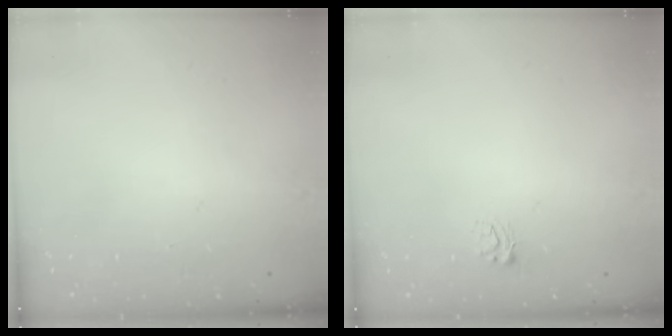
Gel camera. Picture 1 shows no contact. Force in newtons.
{"total": 3.4, "press": 3.4, "slide": 0.3}